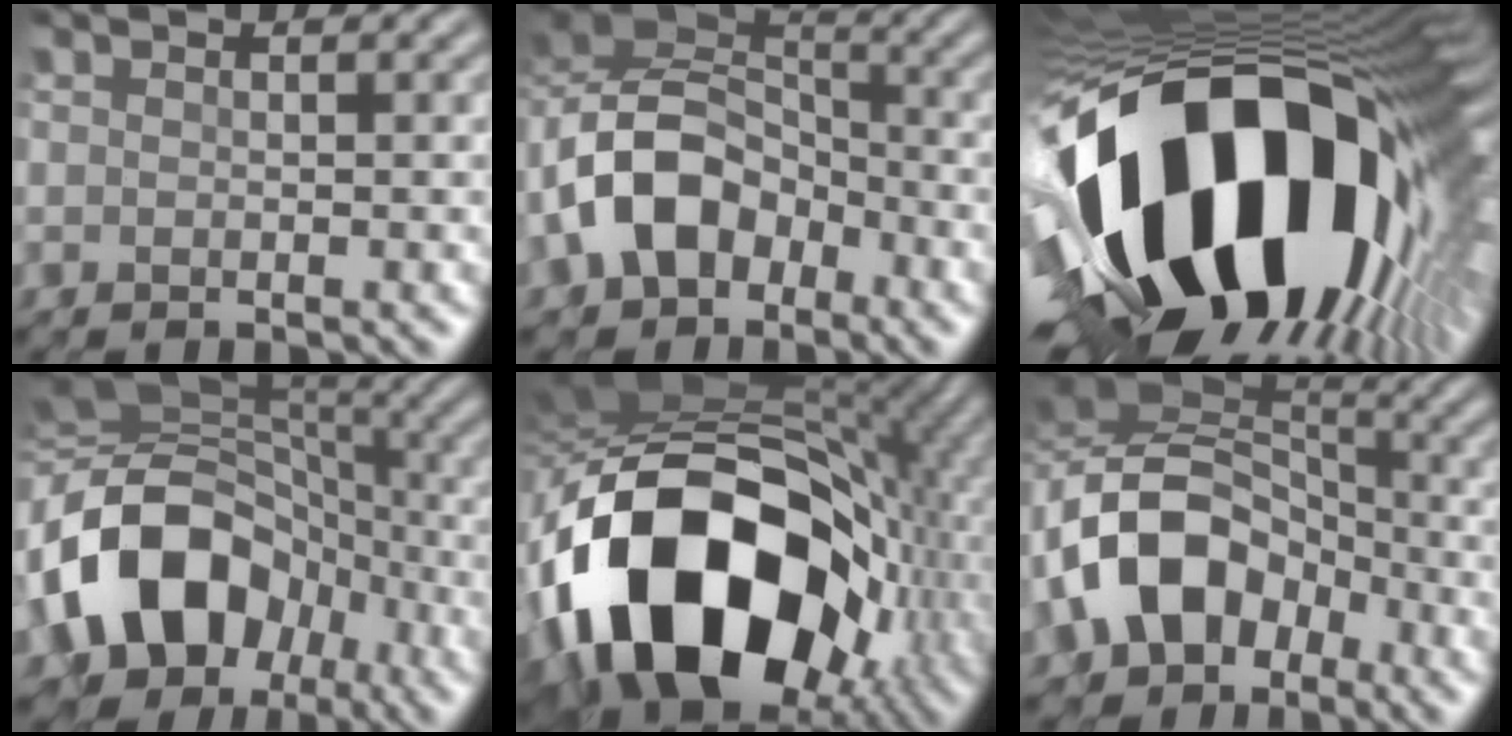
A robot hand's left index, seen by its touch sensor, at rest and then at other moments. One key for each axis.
{"total": 10.1, "fx": -4.1, "fy": 7.1, "fz": 5.9, "tx": -0.128, "ty": 0.004, "tz": -0.086}
{"total": 21.2, "fx": -4.0, "fy": 11.8, "fz": 17.2, "tx": -0.314, "ty": -0.064, "tz": -0.043}
{"total": 15.2, "fx": -4.6, "fy": 11.5, "fz": 8.9, "tx": -0.185, "ty": -0.008, "tz": -0.083}
{"total": 19.1, "fx": -5.0, "fy": 12.6, "fz": 13.4, "tx": -0.256, "ty": -0.010, "tz": -0.080}
{"total": 11.7, "fx": -4.1, "fy": 8.6, "fz": 6.8, "tx": -0.150, "ty": 0.001, "tz": -0.081}